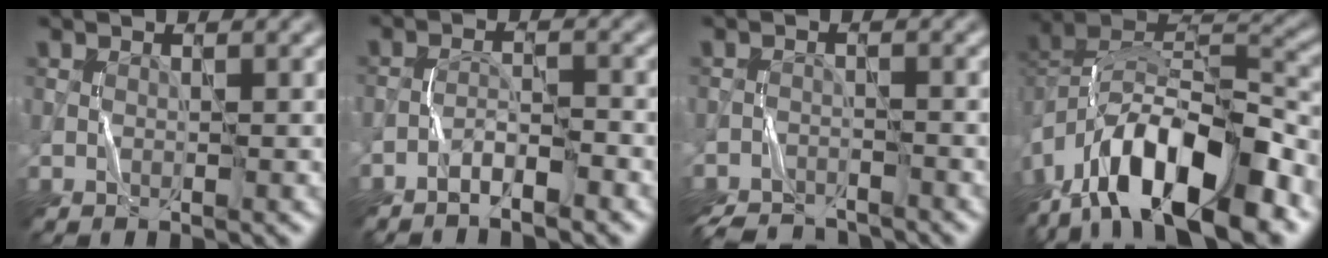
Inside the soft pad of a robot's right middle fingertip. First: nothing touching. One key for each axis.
{"total": 2.4, "fx": -2.0, "fy": 0.4, "fz": 1.3, "tx": -0.025, "ty": 0.007, "tz": -0.041}
{"total": 5.2, "fx": -5.0, "fy": 1.3, "fz": 0.8, "tx": -0.011, "ty": -0.011, "tz": -0.084}
{"total": 14.0, "fx": -8.4, "fy": 5.4, "fz": 9.8, "tx": -0.175, "ty": 0.012, "tz": -0.152}